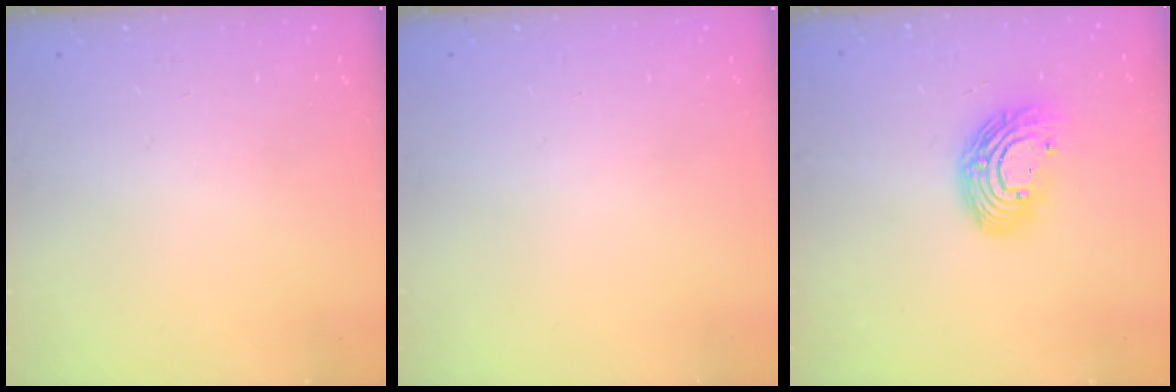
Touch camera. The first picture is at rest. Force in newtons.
{"total": 0.0}
{"total": 12.9, "press": 12.9, "slide": 0.4}